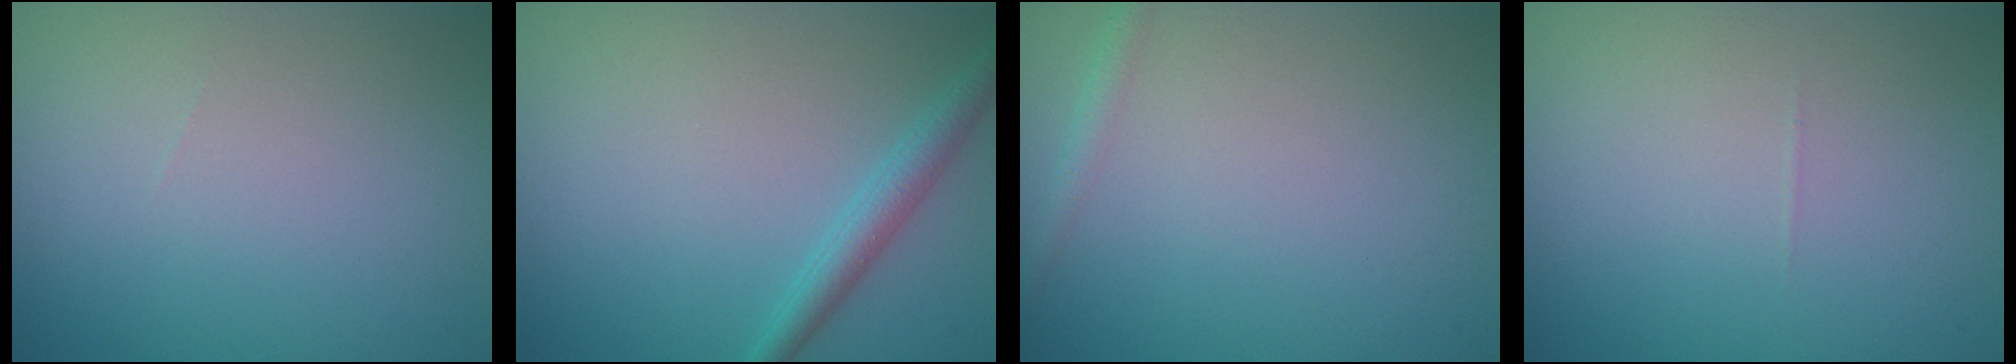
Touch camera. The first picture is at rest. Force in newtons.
{"total": 2.3, "press": 2.3, "slide": 0.1}
{"total": 1.3, "press": 1.3, "slide": 0.1}
{"total": 0.0}